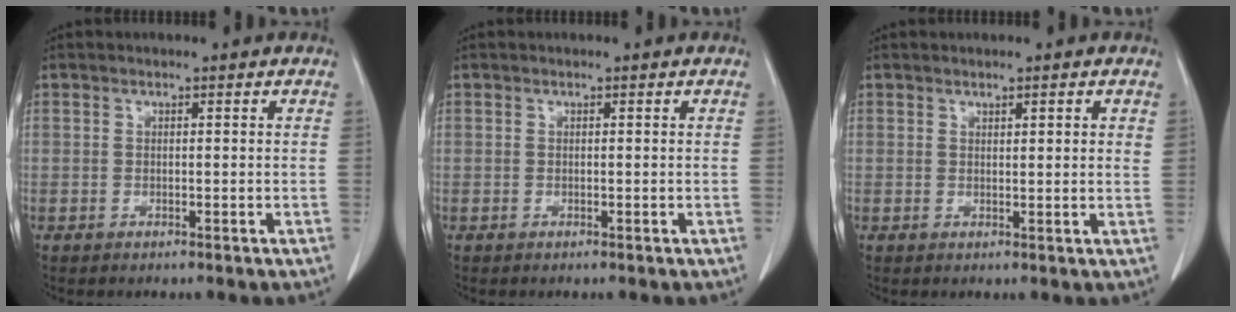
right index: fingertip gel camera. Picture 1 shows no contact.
{"total": 0.0}
{"total": 2.1, "force": [1.2, 0.2, 1.7], "torque": [-0.027, -0.003, 0.015]}